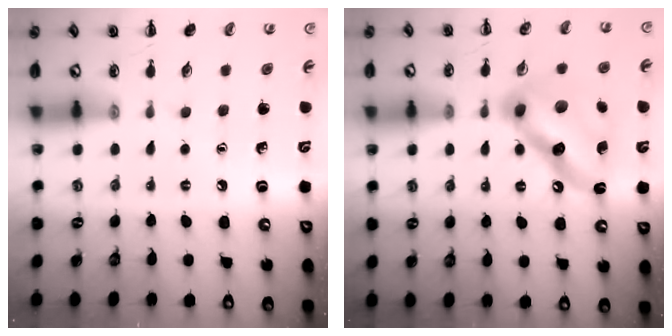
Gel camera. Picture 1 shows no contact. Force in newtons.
{"total": 13.8, "press": 13.7, "slide": 1.3}